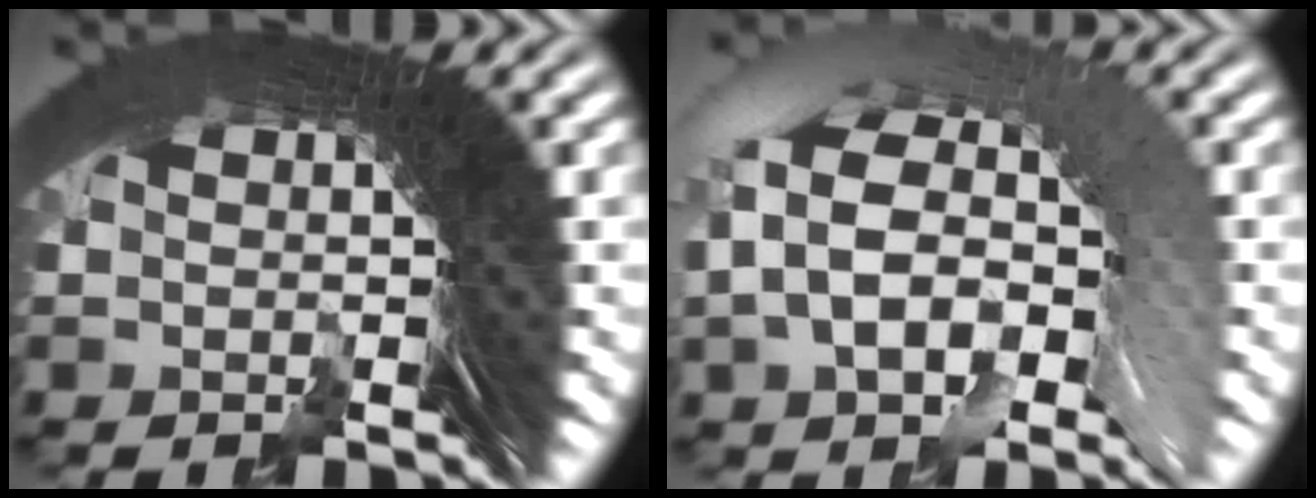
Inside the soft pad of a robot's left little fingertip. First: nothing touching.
{"total": 20.5, "force": [3.3, -6.6, -19.1], "torque": [0.261, 0.054, 0.030]}